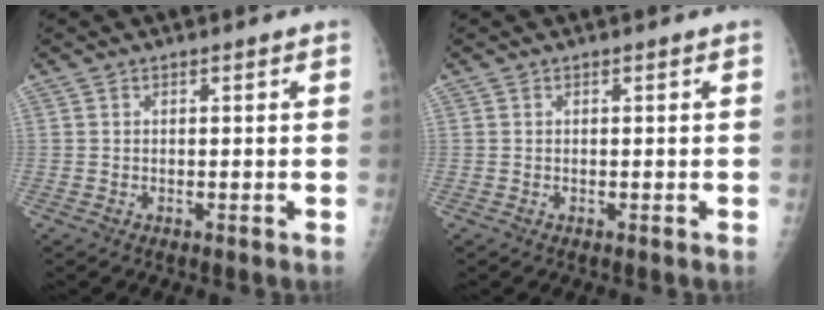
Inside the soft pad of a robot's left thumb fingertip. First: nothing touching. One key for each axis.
{"total": 0.0}